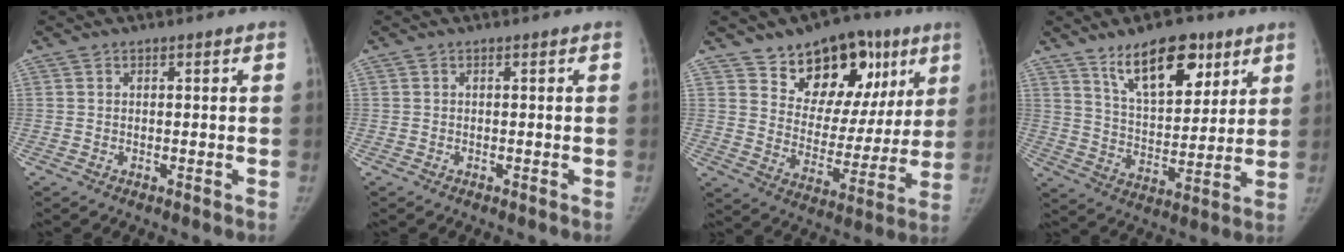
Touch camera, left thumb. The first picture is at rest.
{"total": 0.0}
{"total": 19.7, "force": [10.9, 12.1, 11.1], "torque": [-0.090, -0.041, 0.166]}
{"total": 15.4, "force": [9.3, 7.3, 9.8], "torque": [-0.113, -0.050, 0.161]}